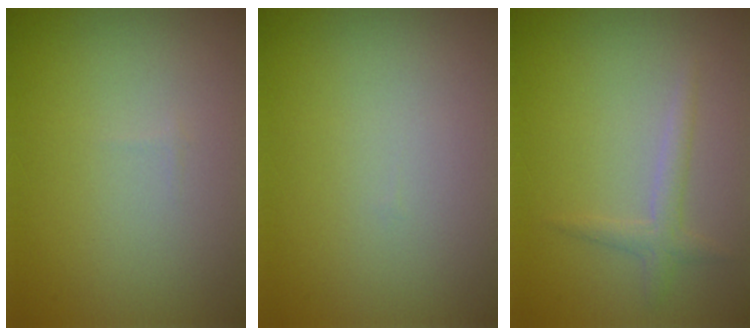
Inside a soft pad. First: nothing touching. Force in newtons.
{"total": 0.0}
{"total": 1.6, "press": 1.6, "slide": 0.1}